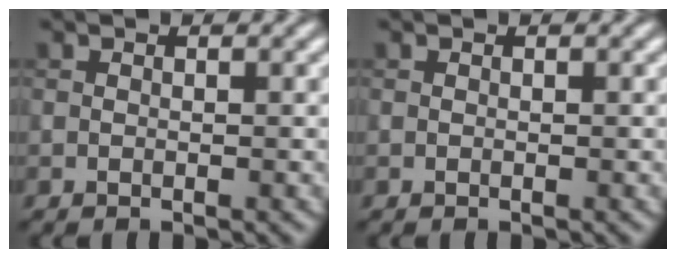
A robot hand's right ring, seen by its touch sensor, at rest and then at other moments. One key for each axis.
{"total": 0.0}